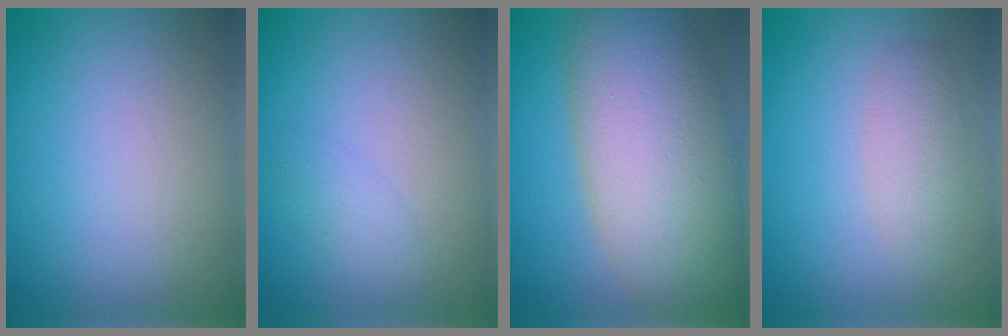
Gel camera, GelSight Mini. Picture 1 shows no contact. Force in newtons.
{"total": 1.1, "press": 1.1, "slide": 0.0}
{"total": 12.0, "press": 12.0, "slide": 0.6}
{"total": 2.1, "press": 2.1, "slide": 0.2}